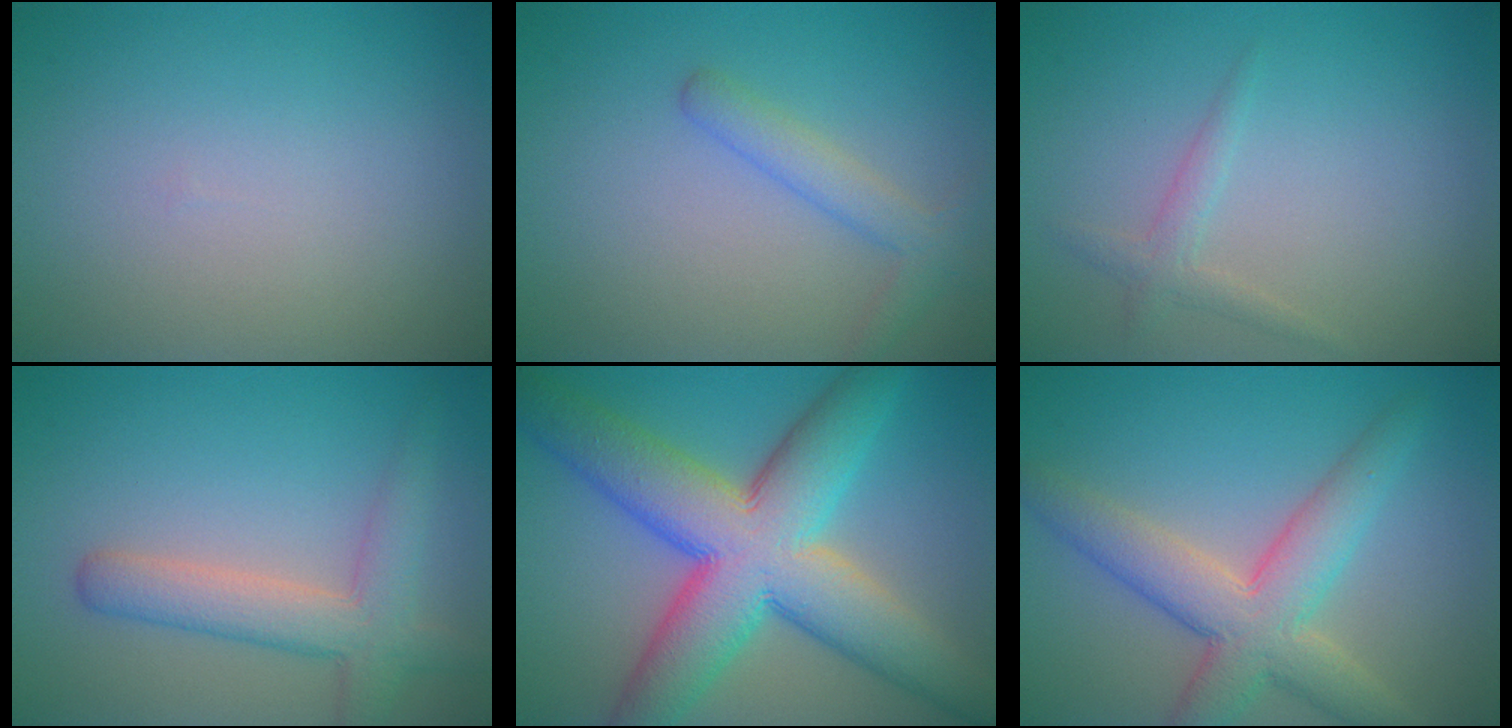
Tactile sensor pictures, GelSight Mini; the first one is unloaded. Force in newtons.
{"total": 2.4, "press": 2.4, "slide": 0.1}
{"total": 1.5, "press": 1.5, "slide": 0.1}
{"total": 4.4, "press": 4.4, "slide": 0.3}
{"total": 12.5, "press": 12.5, "slide": 0.4}
{"total": 6.3, "press": 6.3, "slide": 0.3}